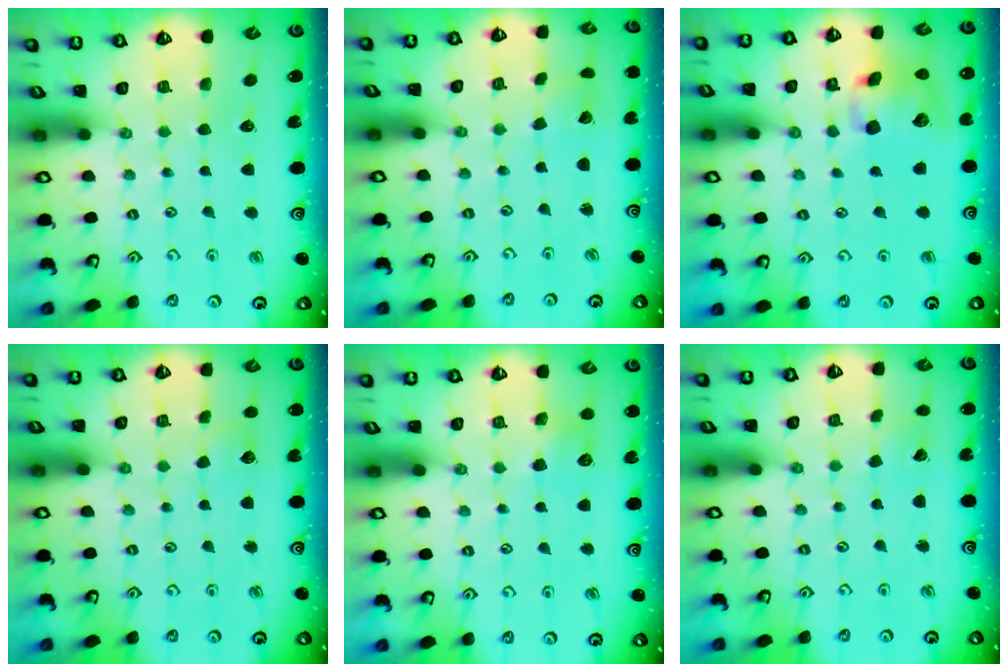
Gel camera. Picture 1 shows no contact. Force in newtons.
{"total": 2.3, "press": 2.3, "slide": 0.1}
{"total": 11.1, "press": 10.9, "slide": 1.9}
{"total": 4.1, "press": 4.0, "slide": 0.4}
{"total": 6.4, "press": 6.3, "slide": 0.8}
{"total": 2.4, "press": 2.4, "slide": 0.2}